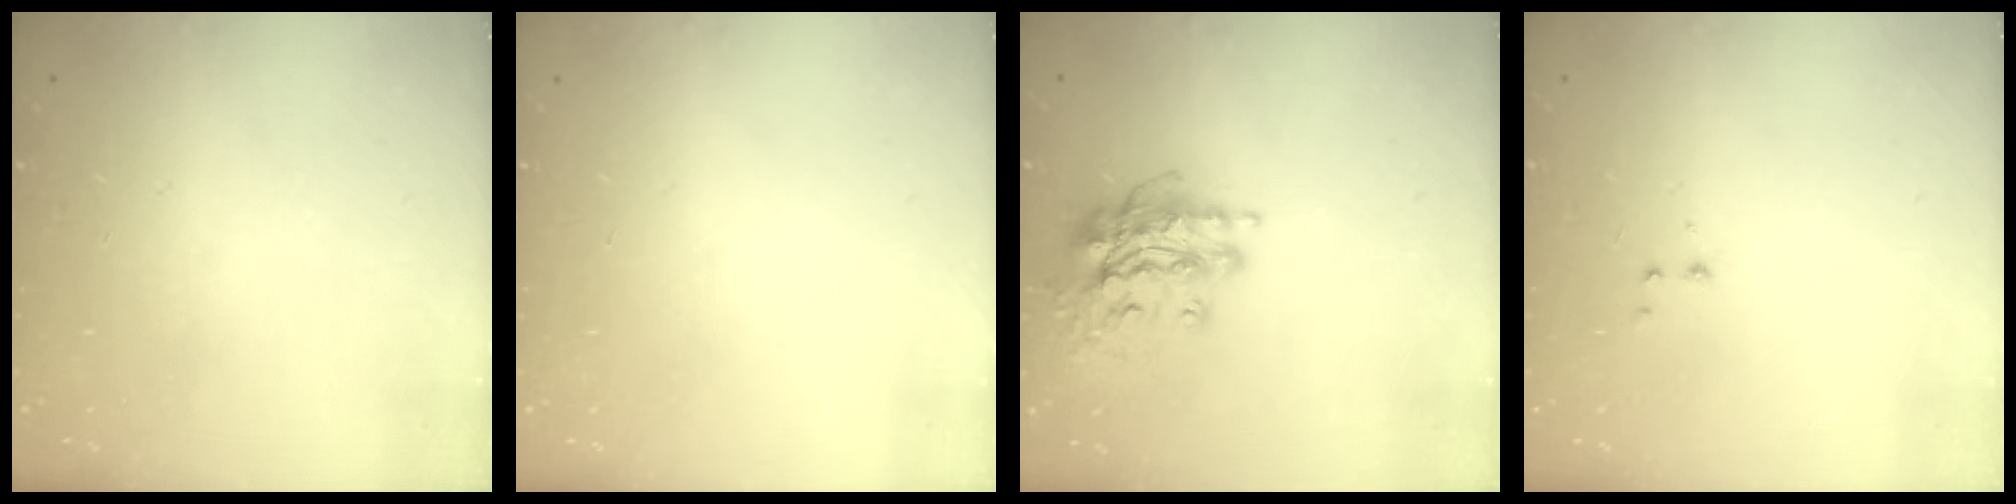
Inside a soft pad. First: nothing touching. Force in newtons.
{"total": 0.0}
{"total": 15.0, "press": 14.9, "slide": 1.6}
{"total": 2.6, "press": 2.5, "slide": 0.6}